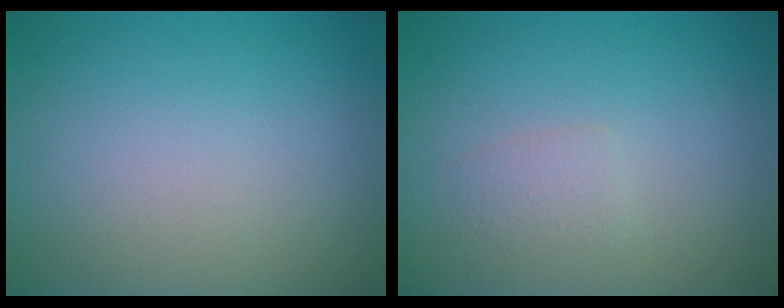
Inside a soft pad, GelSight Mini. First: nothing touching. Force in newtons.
{"total": 1.0, "press": 1.0, "slide": 0.2}